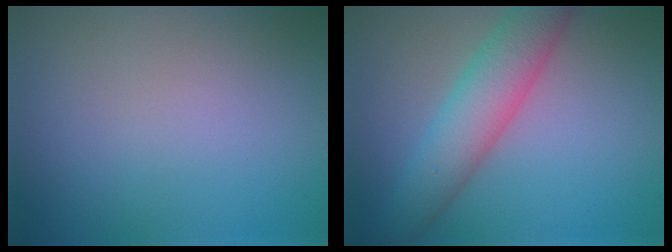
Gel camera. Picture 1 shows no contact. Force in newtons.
{"total": 5.9, "press": 5.9, "slide": 0.3}